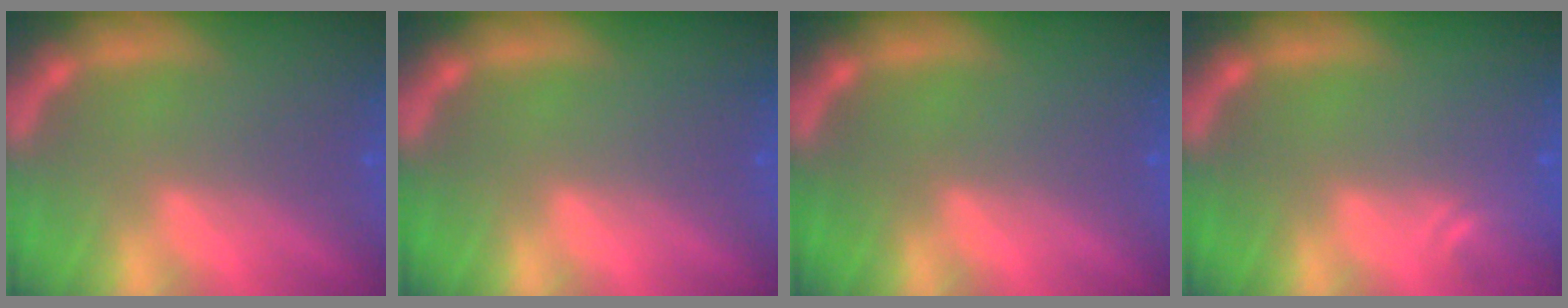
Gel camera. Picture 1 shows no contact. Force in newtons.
{"total": 0.0}
{"total": 0.0}
{"total": 1.9}